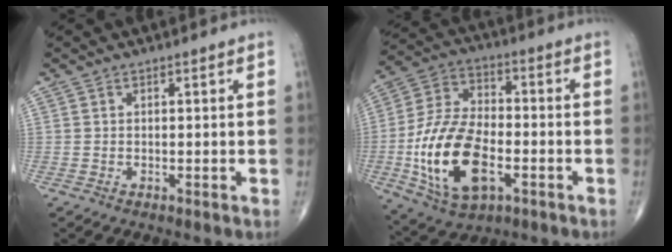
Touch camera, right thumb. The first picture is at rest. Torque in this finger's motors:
{"motor_torque": [0.15, 0.79, 1.60, -0.23, 0.40]}